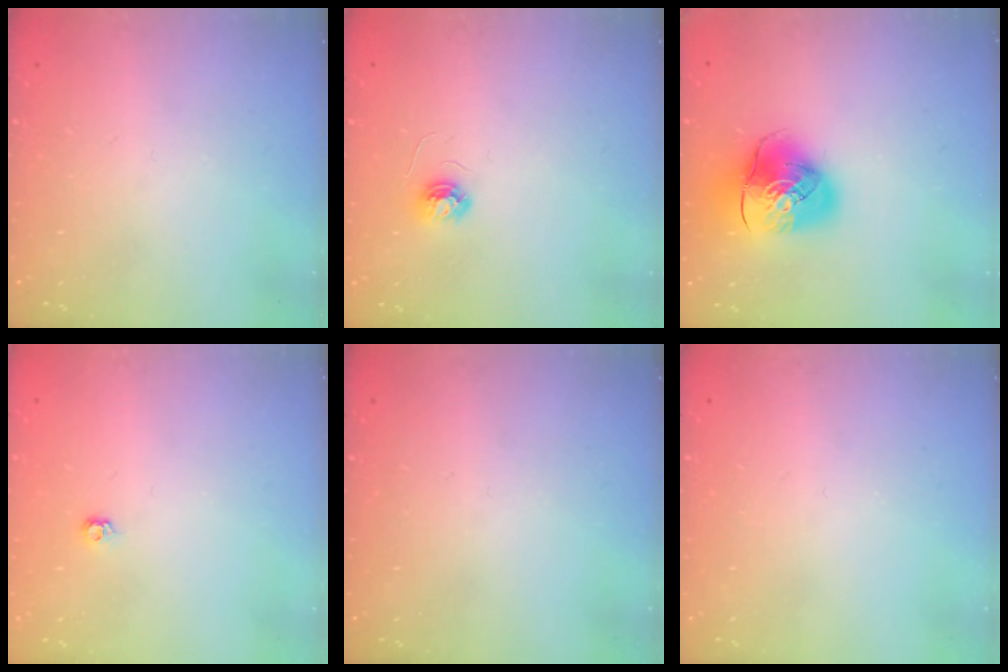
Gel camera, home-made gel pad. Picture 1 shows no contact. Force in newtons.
{"total": 4.0, "press": 4.0, "slide": 0.3}
{"total": 12.1, "press": 11.9, "slide": 1.9}
{"total": 4.7, "press": 4.7, "slide": 0.8}
{"total": 0.0}
{"total": 0.0}